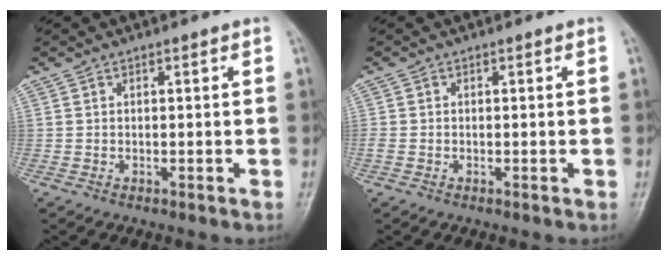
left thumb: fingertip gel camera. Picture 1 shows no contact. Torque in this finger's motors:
{"motor_torque": [0.21, 0.30, 0.05, -0.02, 0.02]}